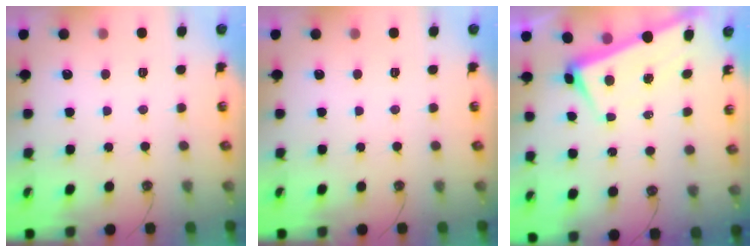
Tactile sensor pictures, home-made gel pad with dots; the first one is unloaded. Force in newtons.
{"total": 0.0}
{"total": 1.7, "press": 1.6, "slide": 0.5}